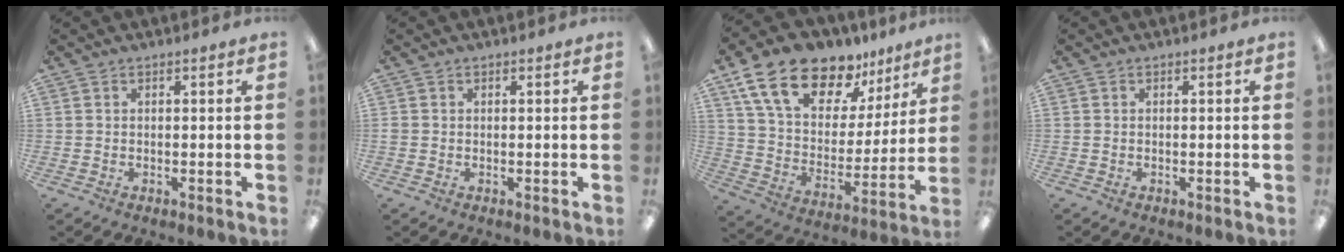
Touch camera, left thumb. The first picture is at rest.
{"total": 0.5, "force": [-0.1, 0.5, 0.2], "torque": [-0.003, 0.003, -0.002]}
{"total": 18.3, "force": [13.0, 9.9, 8.3], "torque": [-0.159, -0.075, 0.236]}
{"total": 0.0}